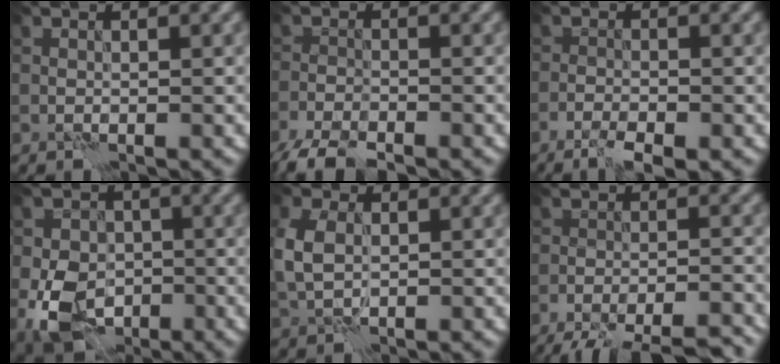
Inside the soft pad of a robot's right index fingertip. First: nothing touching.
{"total": 4.4, "force": [-3.7, 1.2, 2.1], "torque": [-0.037, -0.010, -0.080]}
{"total": 3.9, "force": [-2.7, 1.0, 2.7], "torque": [-0.054, -0.004, -0.048]}
{"total": 7.9, "force": [-2.1, 6.0, 4.7], "torque": [-0.085, -0.011, -0.048]}
{"total": 4.1, "force": [0.5, 2.9, 2.9], "torque": [-0.081, 0.006, 0.008]}
{"total": 11.7, "force": [-10.4, 2.7, 4.7], "torque": [-0.057, -0.007, -0.136]}